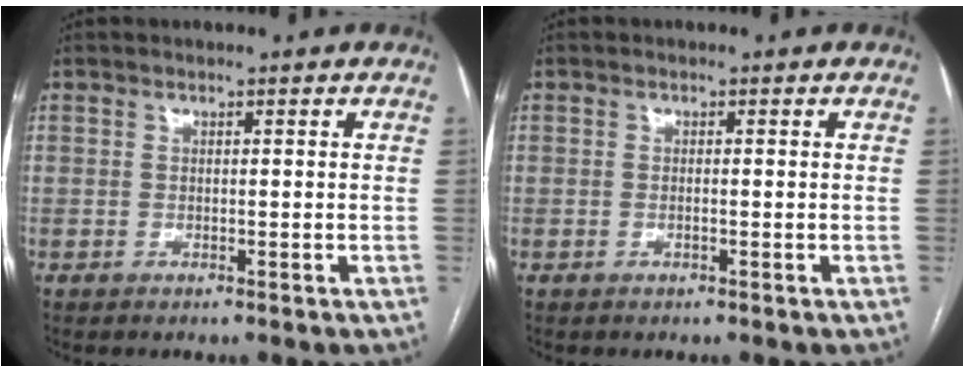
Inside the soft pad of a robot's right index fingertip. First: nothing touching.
{"total": 0.7, "force": [-0.3, 0.1, 0.6], "torque": [-0.013, 0.000, -0.003]}